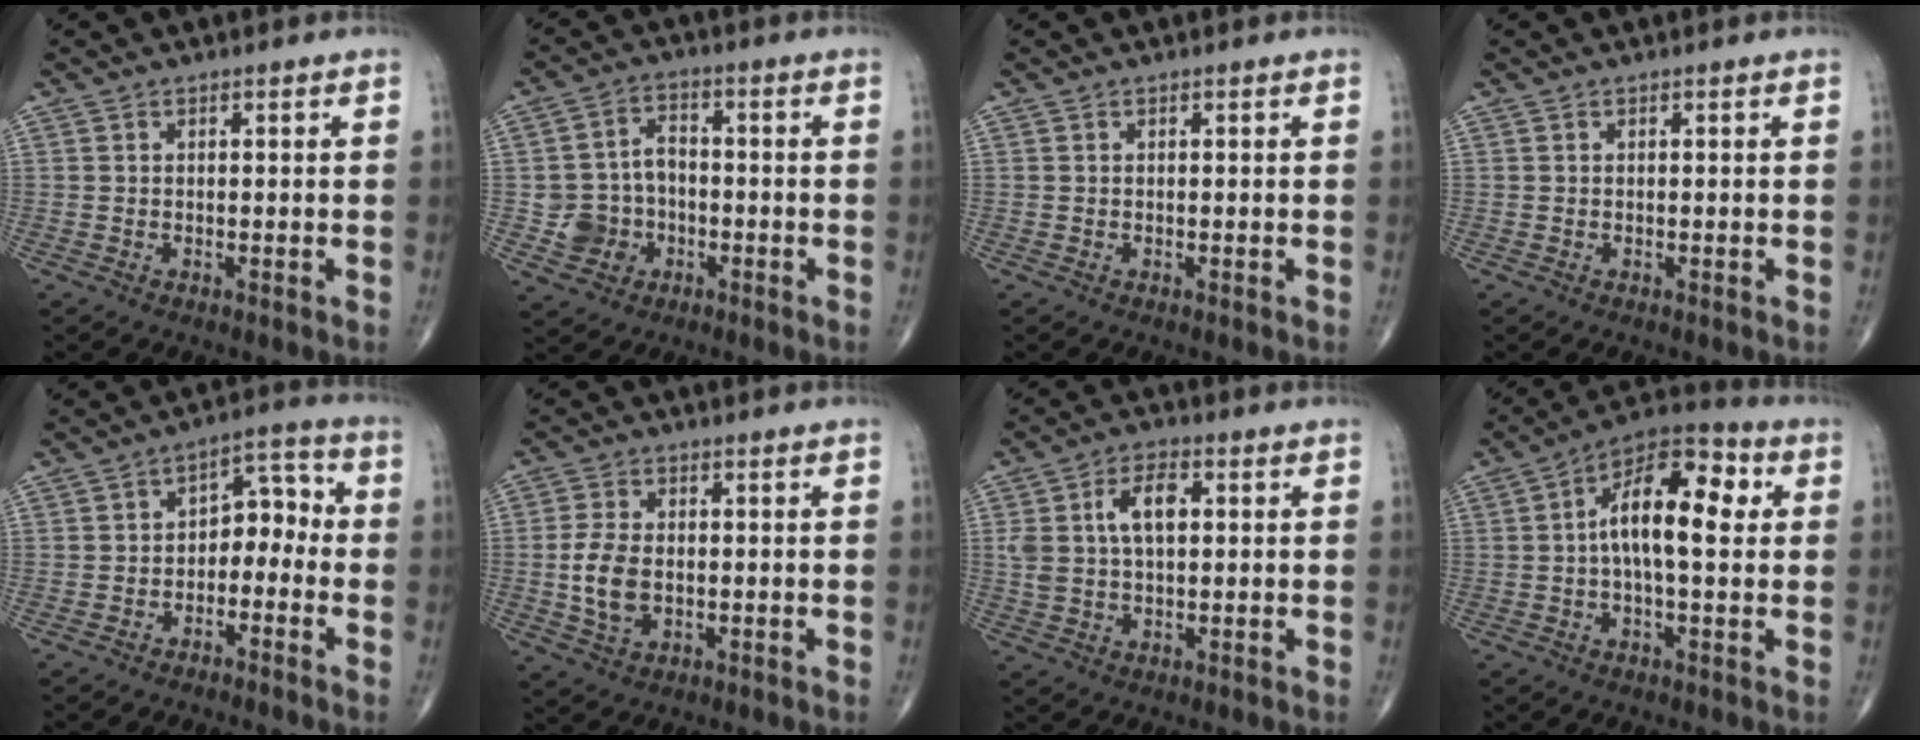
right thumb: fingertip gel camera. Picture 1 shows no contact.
{"total": 7.8, "force": [-2.3, 6.8, 3.0], "torque": [-0.028, 0.025, -0.039]}
{"total": 0.0}
{"total": 0.0}
{"total": 7.3, "force": [-2.2, 4.8, 5.1], "torque": [-0.041, 0.046, -0.047]}
{"total": 7.2, "force": [-0.5, 4.5, 5.6], "torque": [-0.113, -0.001, -0.007]}
{"total": 8.4, "force": [1.8, 4.5, 6.8], "torque": [-0.125, 0.013, 0.035]}
{"total": 14.6, "force": [2.0, 6.3, 13.0], "torque": [-0.203, 0.033, 0.020]}